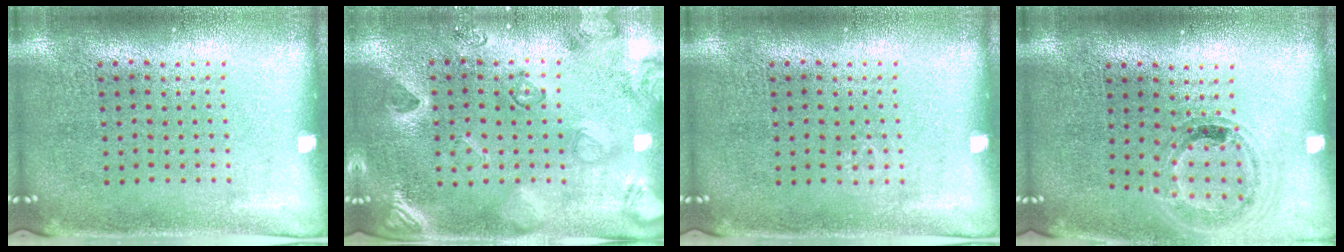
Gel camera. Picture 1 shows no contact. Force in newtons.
{"total": 2.3, "press": 2.0, "slide": 1.1}
{"total": 0.5, "press": 0.5, "slide": 0.2}
{"total": 1.0, "press": 1.0, "slide": 0.1}